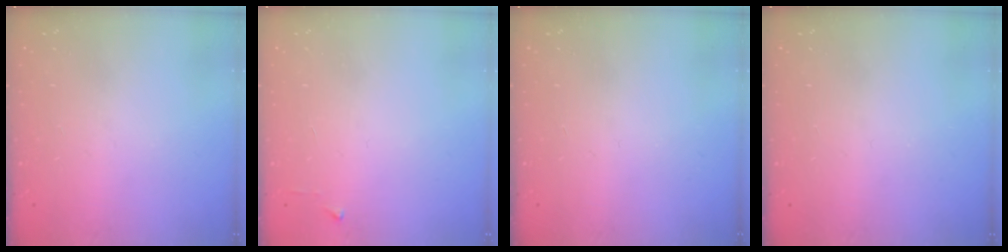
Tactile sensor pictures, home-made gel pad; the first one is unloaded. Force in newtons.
{"total": 3.2, "press": 3.1, "slide": 0.4}
{"total": 0.0}
{"total": 0.0}